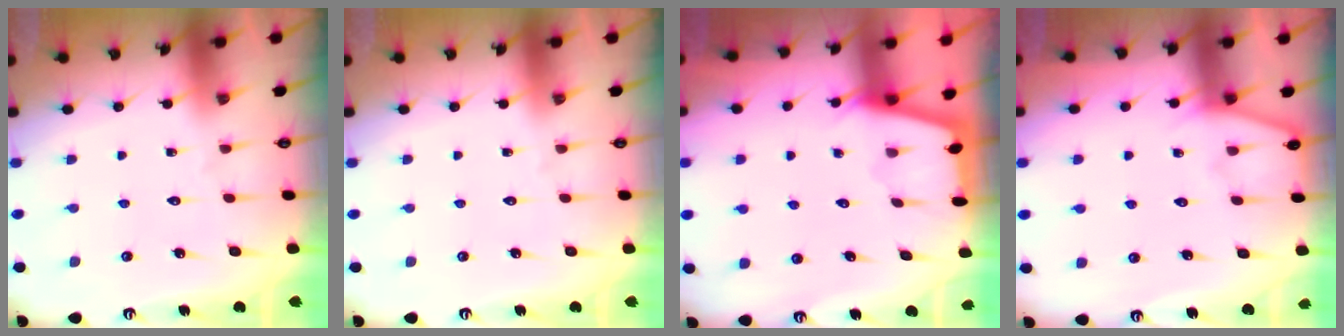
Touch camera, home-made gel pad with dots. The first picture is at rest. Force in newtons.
{"total": 0.0}
{"total": 1.8, "press": 1.8, "slide": 0.2}
{"total": 5.5, "press": 5.5, "slide": 0.6}